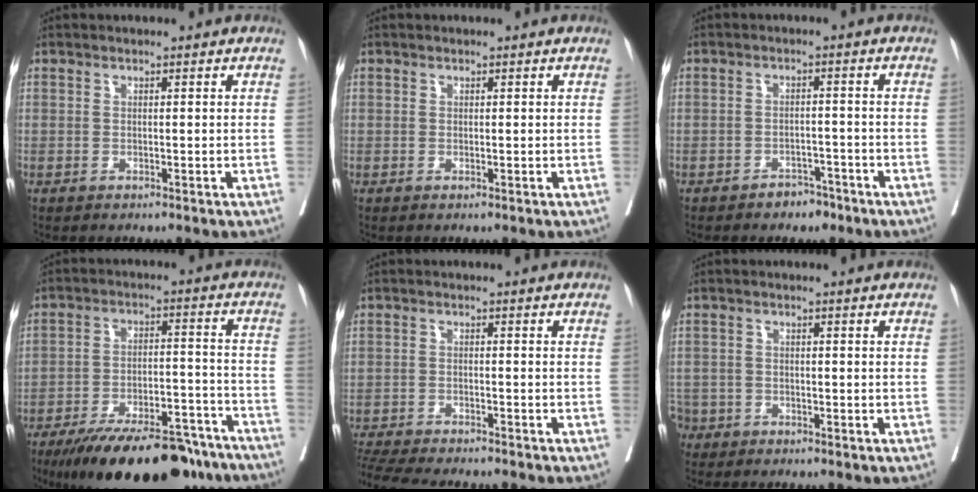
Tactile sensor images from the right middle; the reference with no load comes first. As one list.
[{"total": 0.0}, {"total": 3.1, "force": [-2.4, 1.7, 1.0], "torque": [-0.012, 0.006, -0.031]}, {"total": 22.0, "force": [-17.9, 5.8, 11.3], "torque": [-0.141, 0.002, -0.269]}, {"total": 13.3, "force": [-11.9, 1.6, 5.6], "torque": [-0.098, -0.017, -0.175]}, {"total": 4.7, "force": [-3.4, 3.2, 0.1], "torque": [-0.008, 0.005, -0.067]}]